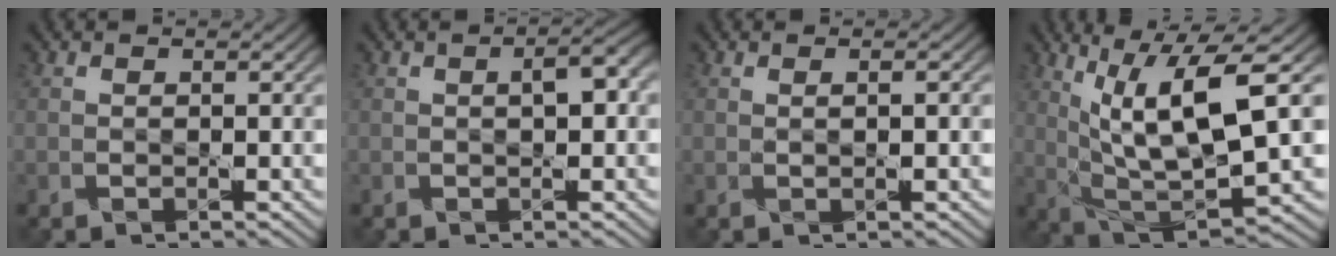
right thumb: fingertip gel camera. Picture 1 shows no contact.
{"total": 2.2, "force": [0.2, 0.9, 2.0], "torque": [-0.034, 0.000, 0.002]}
{"total": 0.8, "force": [0.3, -0.3, 0.7], "torque": [-0.017, 0.006, 0.005]}
{"total": 12.1, "force": [4.0, 3.5, 10.8], "torque": [-0.210, 0.004, 0.078]}